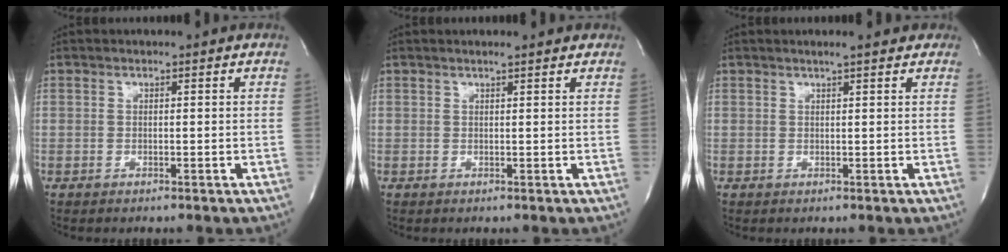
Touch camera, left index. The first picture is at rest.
{"total": 2.1, "force": [1.9, 0.3, 1.0], "torque": [-0.018, 0.011, 0.021]}
{"total": 3.3, "force": [2.7, 0.6, 1.9], "torque": [-0.026, 0.012, 0.032]}